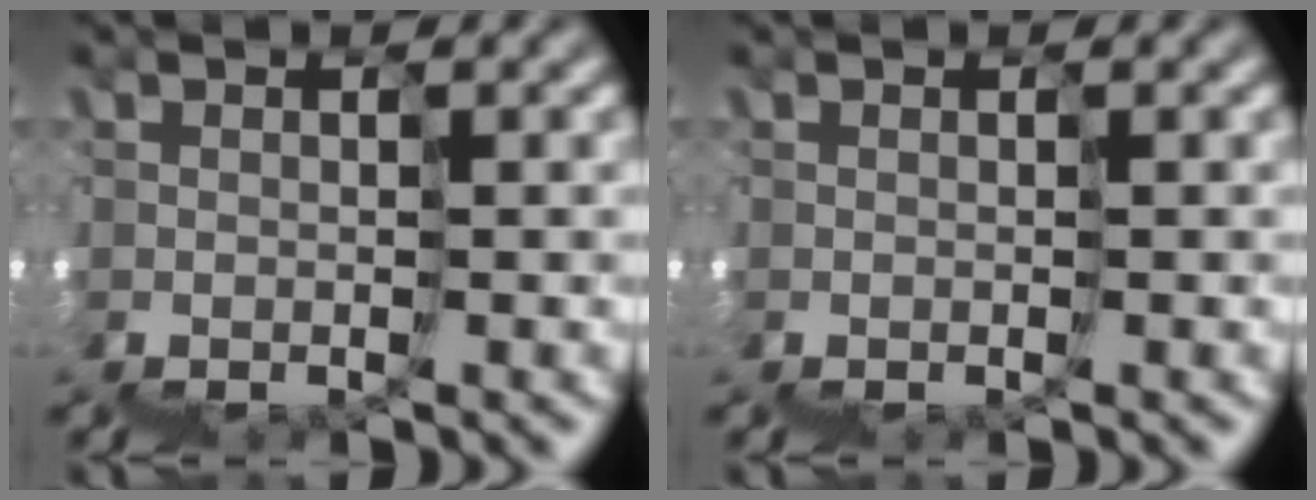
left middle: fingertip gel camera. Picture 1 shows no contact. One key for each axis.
{"total": 0.0}